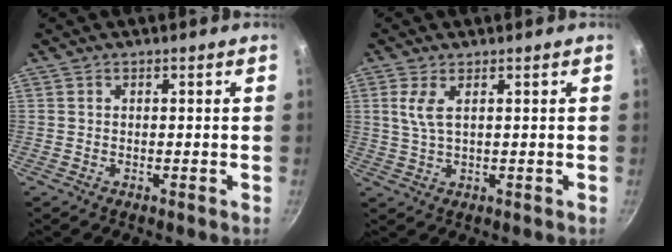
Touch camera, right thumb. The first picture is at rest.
{"total": 3.9, "force": [1.3, 1.5, 3.4], "torque": [-0.074, -0.007, 0.029]}